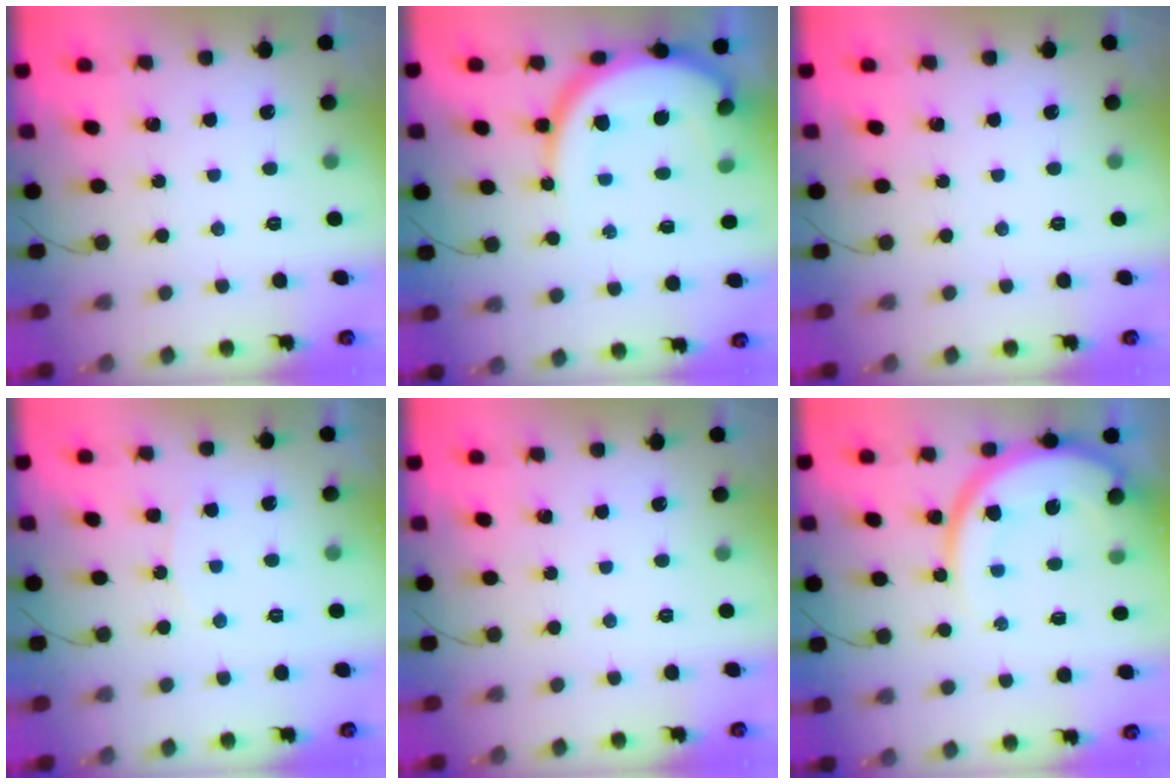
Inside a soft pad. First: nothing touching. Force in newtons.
{"total": 12.4, "press": 12.4, "slide": 1.2}
{"total": 0.0}
{"total": 5.6, "press": 5.5, "slide": 0.7}
{"total": 0.0}
{"total": 13.3, "press": 13.2, "slide": 1.4}